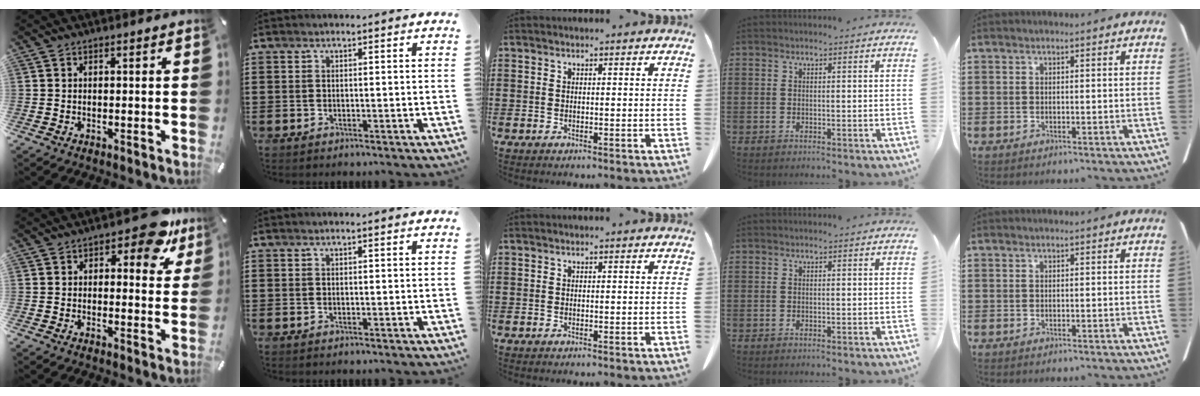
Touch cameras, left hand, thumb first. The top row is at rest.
{"thumb": {"total": 10.5, "force": [6.1, 5.1, 6.9], "torque": [-0.072, -0.032, 0.099]}, "index": {"total": 0.6, "force": [0.4, 0.0, 0.5], "torque": [-0.009, 0.000, 0.008]}}